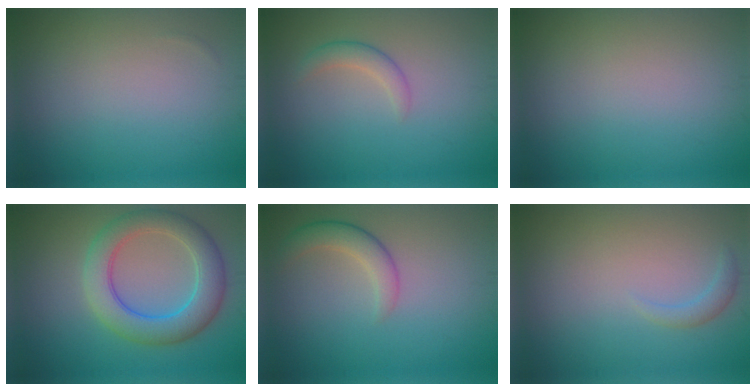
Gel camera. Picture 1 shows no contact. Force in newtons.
{"total": 1.7, "press": 1.7, "slide": 0.1}
{"total": 0.0}
{"total": 6.2, "press": 6.2, "slide": 0.2}
{"total": 2.6, "press": 2.6, "slide": 0.1}
{"total": 1.2, "press": 1.2, "slide": 0.2}